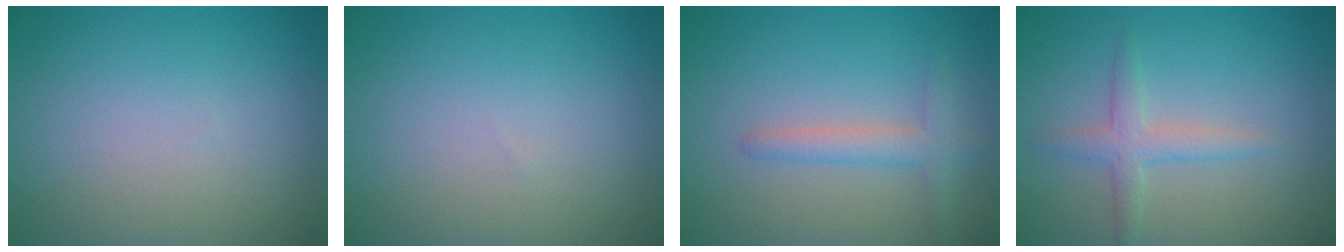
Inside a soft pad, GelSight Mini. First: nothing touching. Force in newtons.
{"total": 0.0}
{"total": 2.3, "press": 2.3, "slide": 0.2}
{"total": 2.4, "press": 2.4, "slide": 0.0}